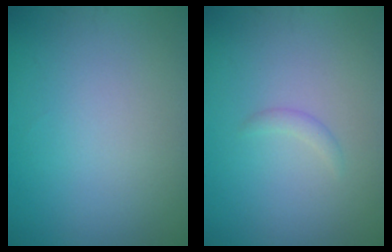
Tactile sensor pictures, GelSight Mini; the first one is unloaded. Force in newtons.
{"total": 0.9, "press": 0.9, "slide": 0.0}